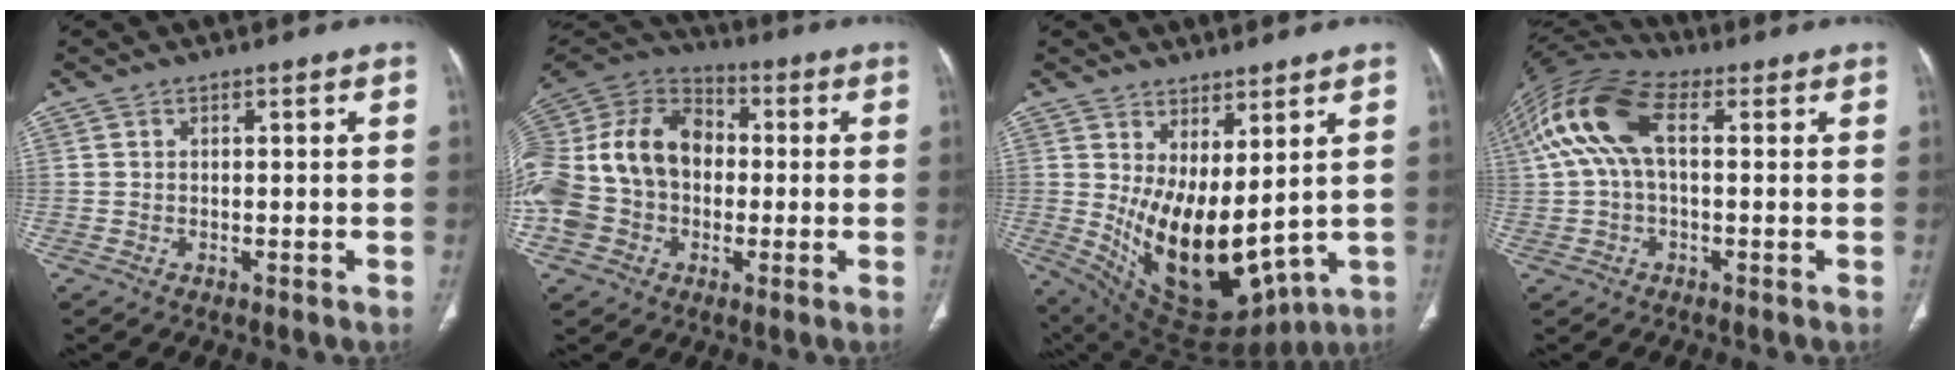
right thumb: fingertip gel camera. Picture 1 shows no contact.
{"total": 22.9, "force": [-1.2, 17.5, 14.8], "torque": [-0.326, 0.046, -0.021]}
{"total": 17.0, "force": [2.0, 8.5, 14.6], "torque": [-0.228, -0.051, 0.072]}
{"total": 13.6, "force": [2.5, 7.1, 11.3], "torque": [-0.245, 0.042, 0.043]}